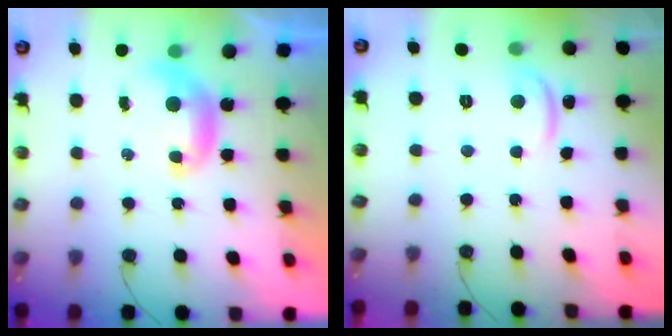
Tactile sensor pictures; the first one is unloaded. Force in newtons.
{"total": 2.0, "press": 2.0, "slide": 0.4}